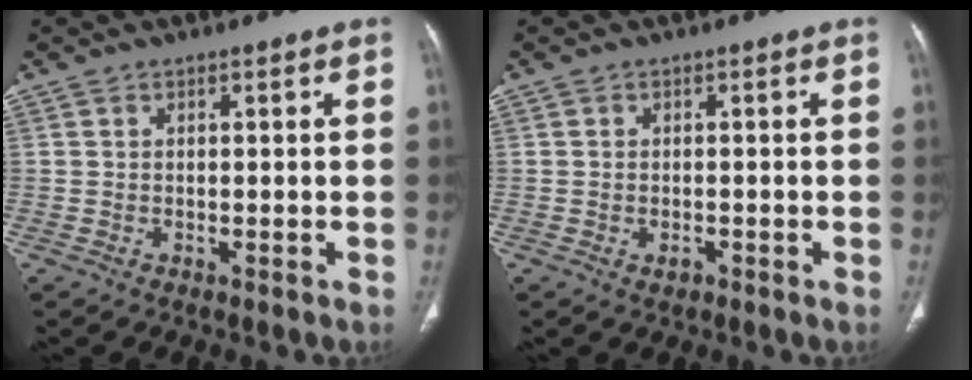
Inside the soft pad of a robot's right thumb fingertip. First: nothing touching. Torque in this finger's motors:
{"motor_torque": [-0.38, 0.00, 0.25, 0.36, -0.02]}